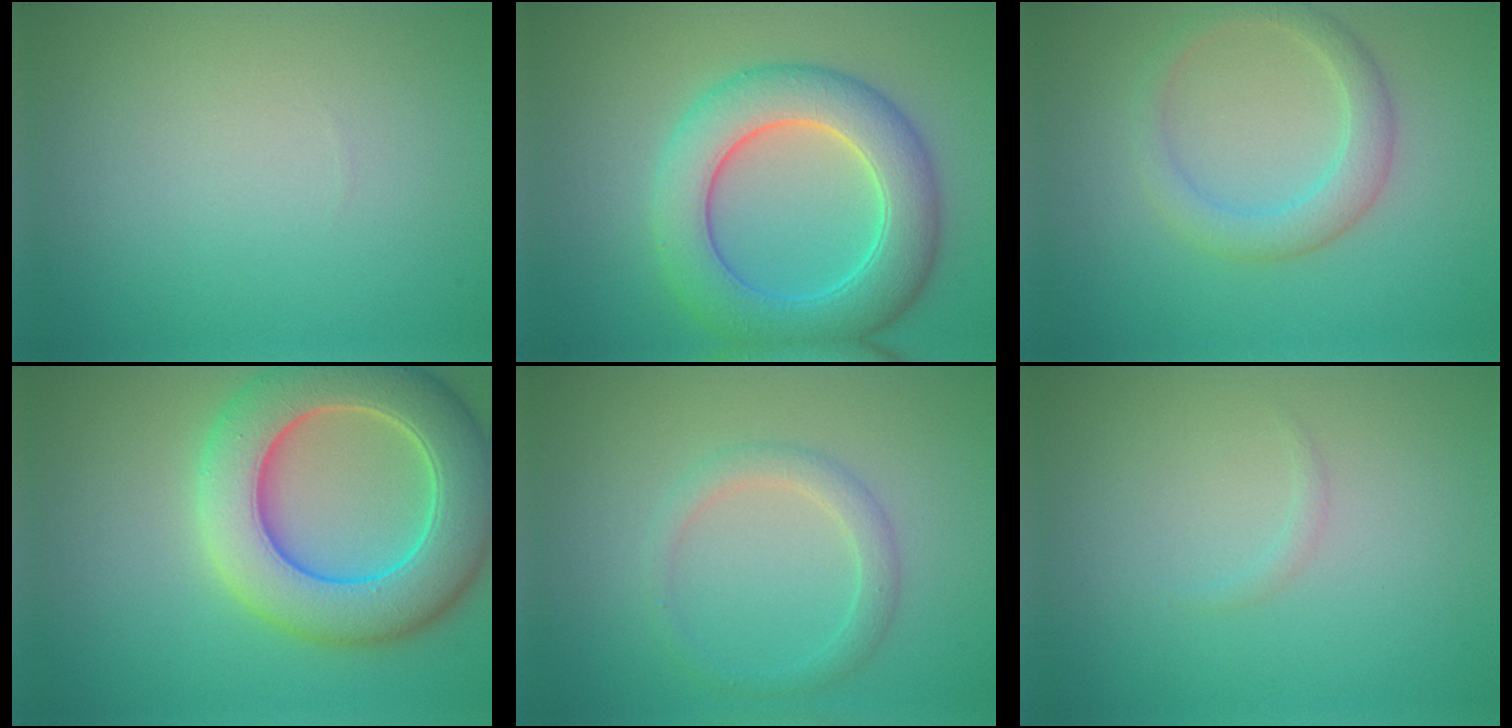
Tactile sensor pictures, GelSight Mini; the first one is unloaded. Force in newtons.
{"total": 7.7, "press": 7.7, "slide": 0.3}
{"total": 2.9, "press": 2.9, "slide": 0.2}
{"total": 9.9, "press": 9.8, "slide": 0.4}
{"total": 2.0, "press": 2.0, "slide": 0.0}
{"total": 0.5, "press": 0.5, "slide": 0.1}